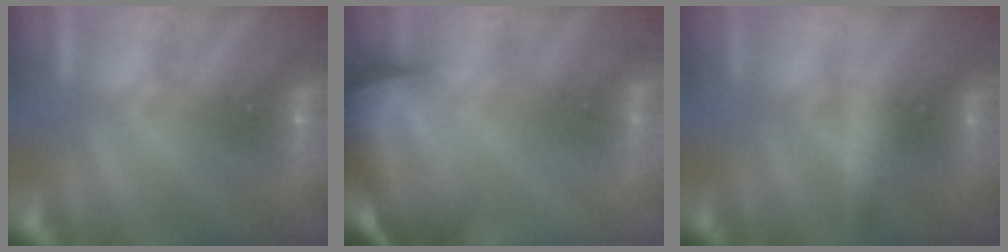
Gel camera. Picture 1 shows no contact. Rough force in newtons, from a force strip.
{"total": 6.9}
{"total": 2.8}